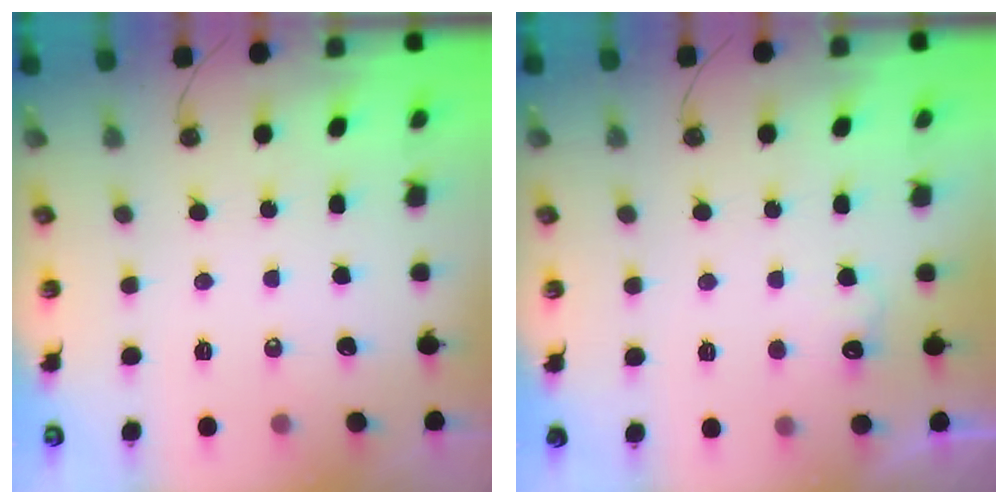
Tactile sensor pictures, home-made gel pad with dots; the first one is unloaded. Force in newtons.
{"total": 5.4, "press": 5.3, "slide": 1.2}